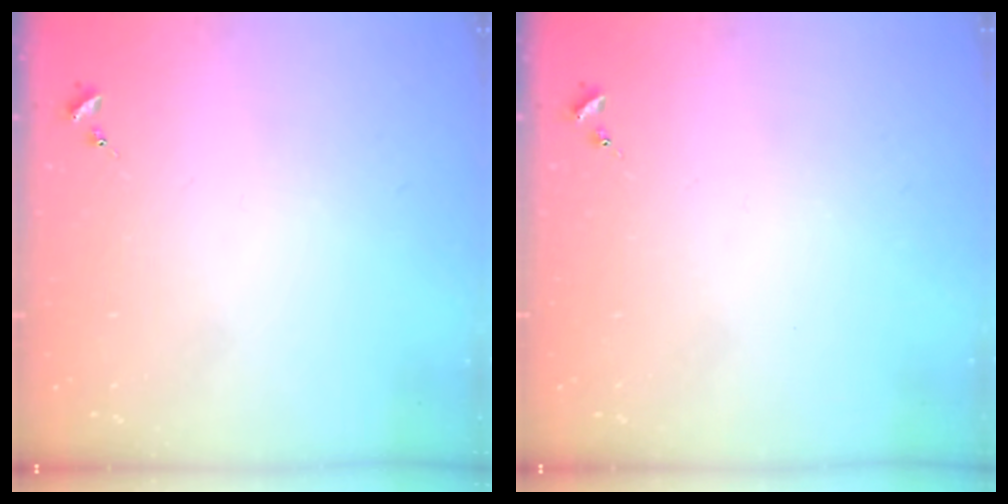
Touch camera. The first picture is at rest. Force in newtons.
{"total": 0.0}